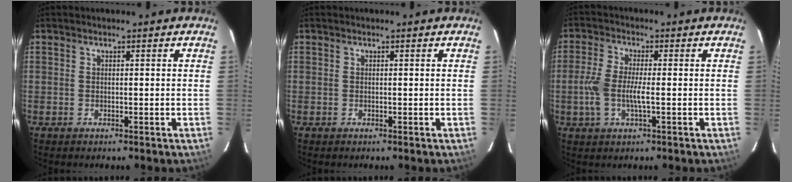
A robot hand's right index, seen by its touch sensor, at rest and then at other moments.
{"total": 0.0}
{"total": 6.3, "force": [-1.3, 1.7, 5.9], "torque": [-0.131, -0.001, -0.025]}